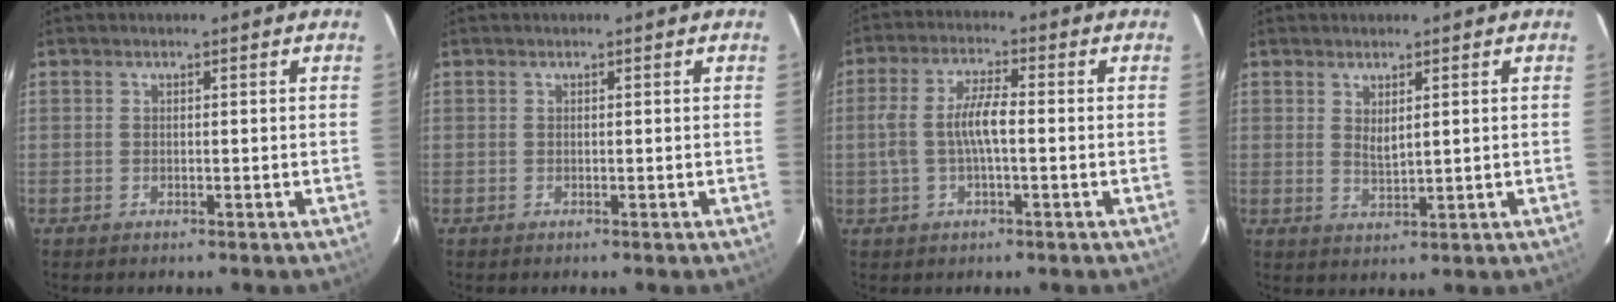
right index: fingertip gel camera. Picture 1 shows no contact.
{"total": 0.0}
{"total": 6.9, "force": [-0.7, 1.9, 6.6], "torque": [-0.132, 0.008, -0.010]}
{"total": 2.8, "force": [1.0, 1.0, 2.5], "torque": [-0.042, -0.005, 0.019]}